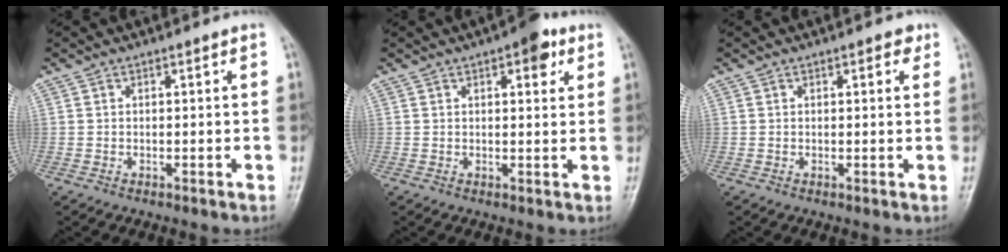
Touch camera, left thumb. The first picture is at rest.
{"total": 3.5, "force": [1.7, 1.5, 2.7], "torque": [-0.022, -0.001, 0.017]}
{"total": 2.2, "force": [1.1, 1.2, 1.4], "torque": [-0.003, -0.002, 0.011]}